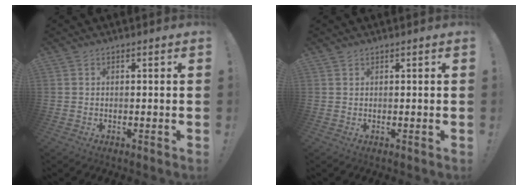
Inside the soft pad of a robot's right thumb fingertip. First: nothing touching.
{"total": 0.8, "force": [0.7, 0.3, 0.1], "torque": [0.003, -0.002, 0.012]}